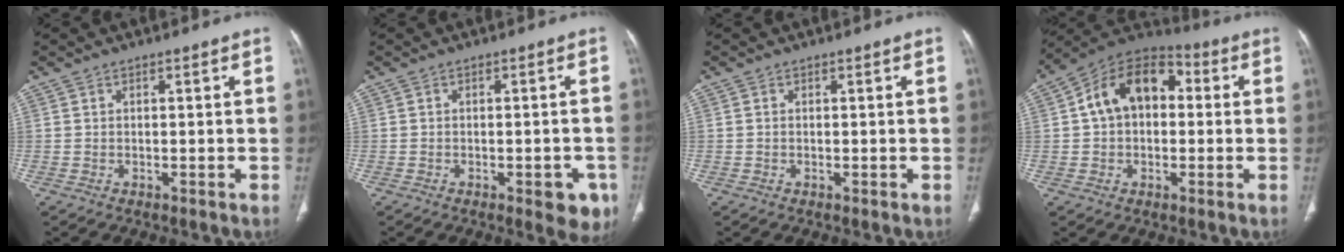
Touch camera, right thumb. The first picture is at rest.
{"total": 5.5, "force": [-2.5, 2.4, 4.2], "torque": [-0.027, 0.002, -0.026]}
{"total": 0.0}
{"total": 14.0, "force": [2.1, 9.5, 10.1], "torque": [-0.140, 0.037, 0.020]}